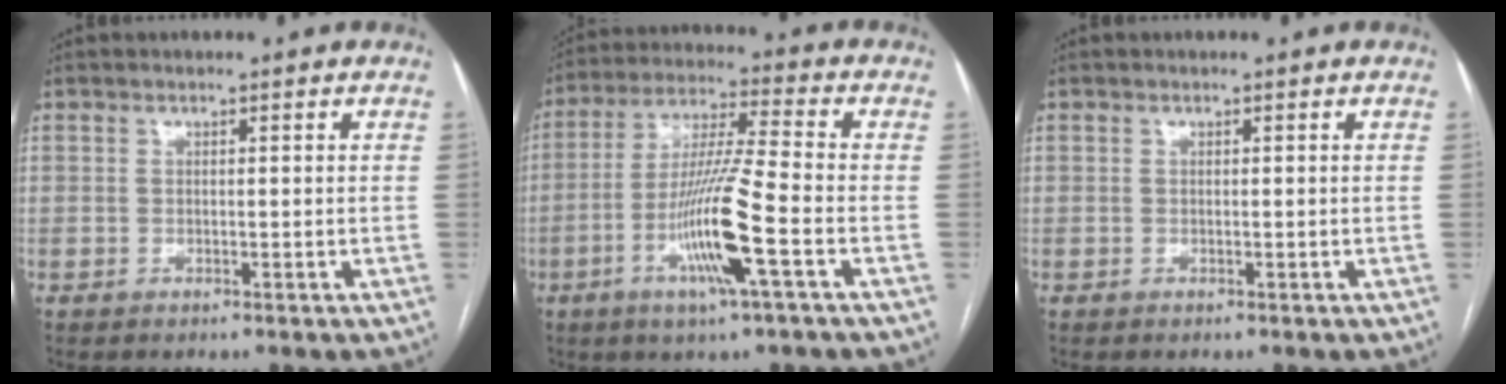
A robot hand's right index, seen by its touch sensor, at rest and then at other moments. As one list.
[{"total": 12.7, "force": [-4.5, -0.3, 11.9], "torque": [-0.235, -0.009, -0.089]}, {"total": 0.0}]